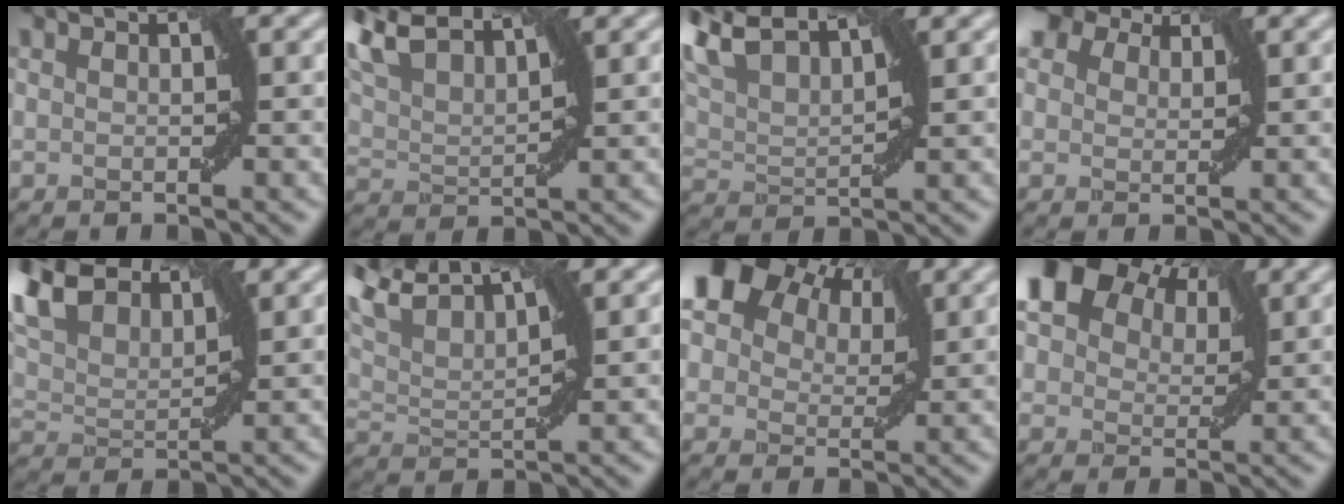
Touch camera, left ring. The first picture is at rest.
{"total": 4.9, "force": [2.5, 2.8, 3.2], "torque": [-0.071, 0.016, 0.052]}
{"total": 4.4, "force": [2.2, 2.4, 2.9], "torque": [-0.073, 0.009, 0.048]}
{"total": 2.4, "force": [2.1, 1.1, -0.4], "torque": [-0.017, 0.008, 0.030]}
{"total": 6.4, "force": [3.0, 4.2, 3.9], "torque": [-0.082, 0.018, 0.060]}
{"total": 4.8, "force": [1.9, 2.5, 3.6], "torque": [-0.087, 0.010, 0.042]}
{"total": 4.3, "force": [3.0, 2.8, 1.2], "torque": [-0.039, 0.005, 0.064]}
{"total": 6.3, "force": [4.2, 4.0, 2.6], "torque": [-0.067, 0.029, 0.065]}